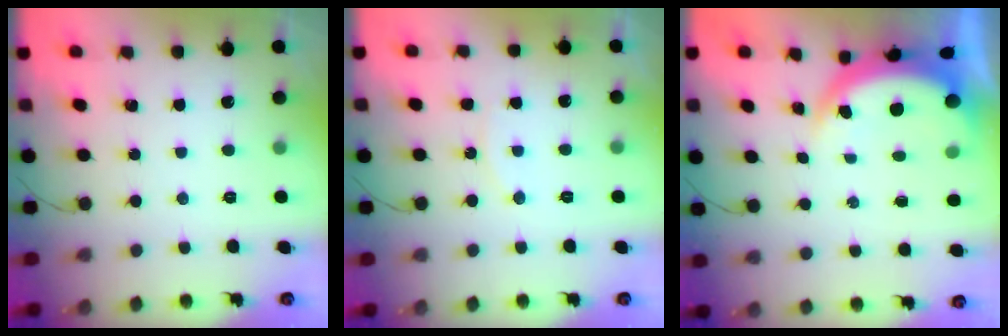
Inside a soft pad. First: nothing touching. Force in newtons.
{"total": 5.7, "press": 5.7, "slide": 0.5}
{"total": 6.6, "press": 6.6, "slide": 0.6}